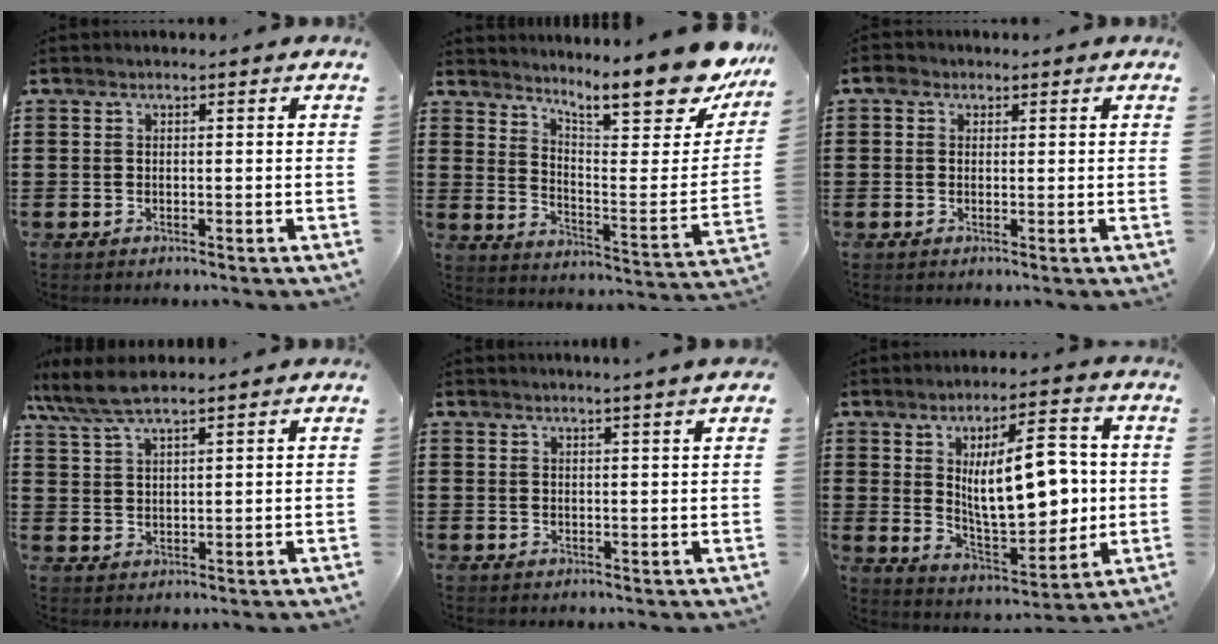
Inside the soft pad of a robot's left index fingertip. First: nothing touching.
{"total": 12.5, "force": [10.5, 1.4, 6.7], "torque": [-0.110, -0.079, 0.172]}
{"total": 1.9, "force": [0.8, 1.5, 0.7], "torque": [-0.019, 0.010, 0.014]}
{"total": 5.7, "force": [4.8, 0.9, 3.1], "torque": [-0.072, -0.007, 0.087]}
{"total": 2.2, "force": [1.9, -0.4, 1.0], "torque": [-0.023, -0.001, 0.035]}
{"total": 13.7, "force": [1.8, 6.4, 12.0], "torque": [-0.193, -0.006, 0.029]}